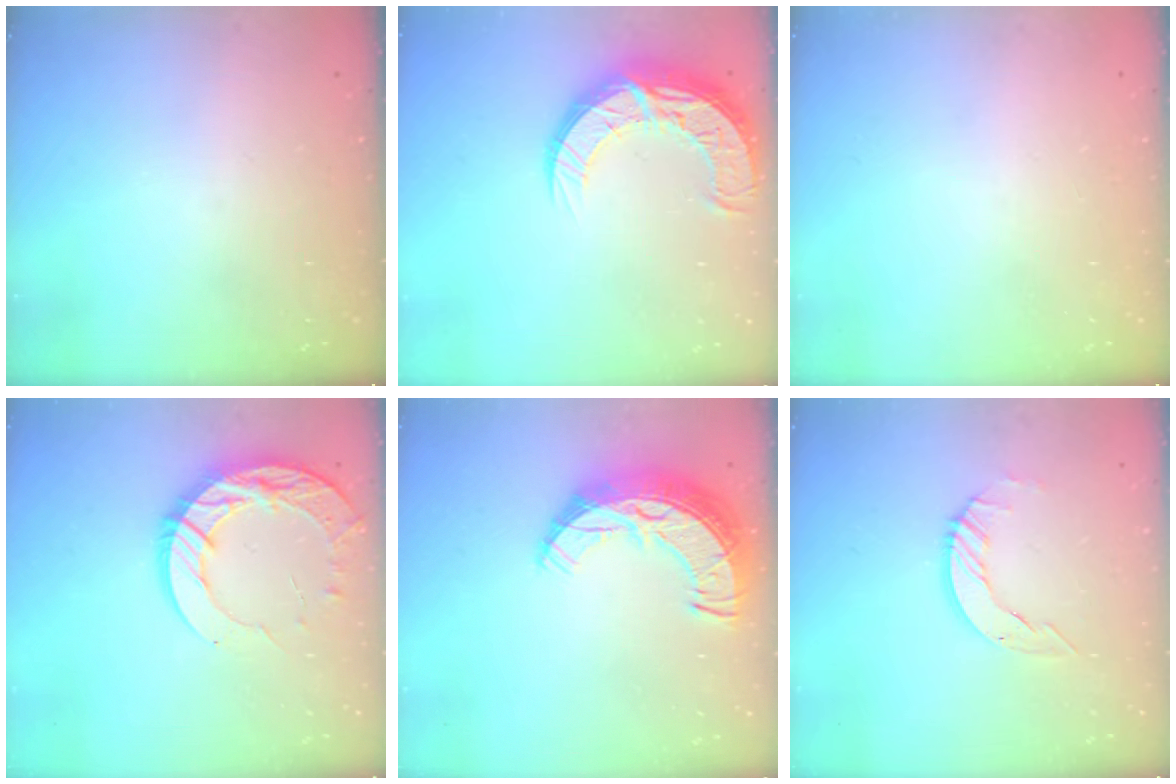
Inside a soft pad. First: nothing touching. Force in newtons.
{"total": 13.3, "press": 13.2, "slide": 1.2}
{"total": 0.0}
{"total": 15.5, "press": 15.4, "slide": 1.2}
{"total": 13.3, "press": 13.3, "slide": 0.9}
{"total": 6.3, "press": 6.3, "slide": 0.2}